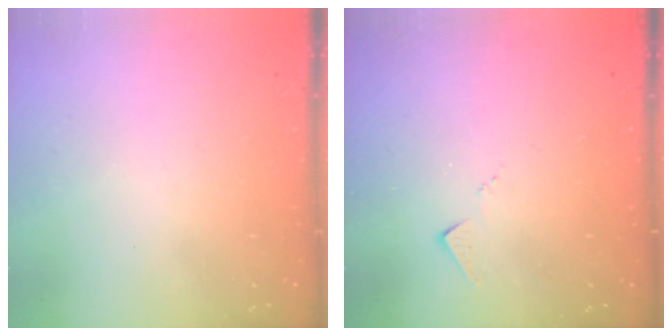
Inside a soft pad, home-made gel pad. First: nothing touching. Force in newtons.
{"total": 7.1, "press": 7.1, "slide": 0.3}